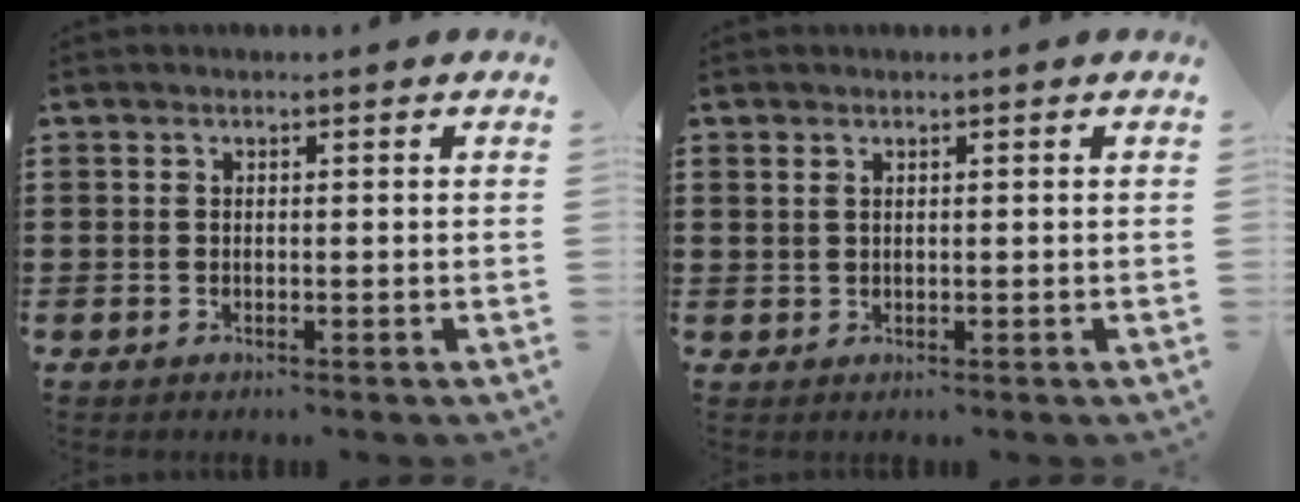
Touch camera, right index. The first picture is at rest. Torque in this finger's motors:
{"motor_torque": [-0.26, 0.11, 0.03, -0.01]}